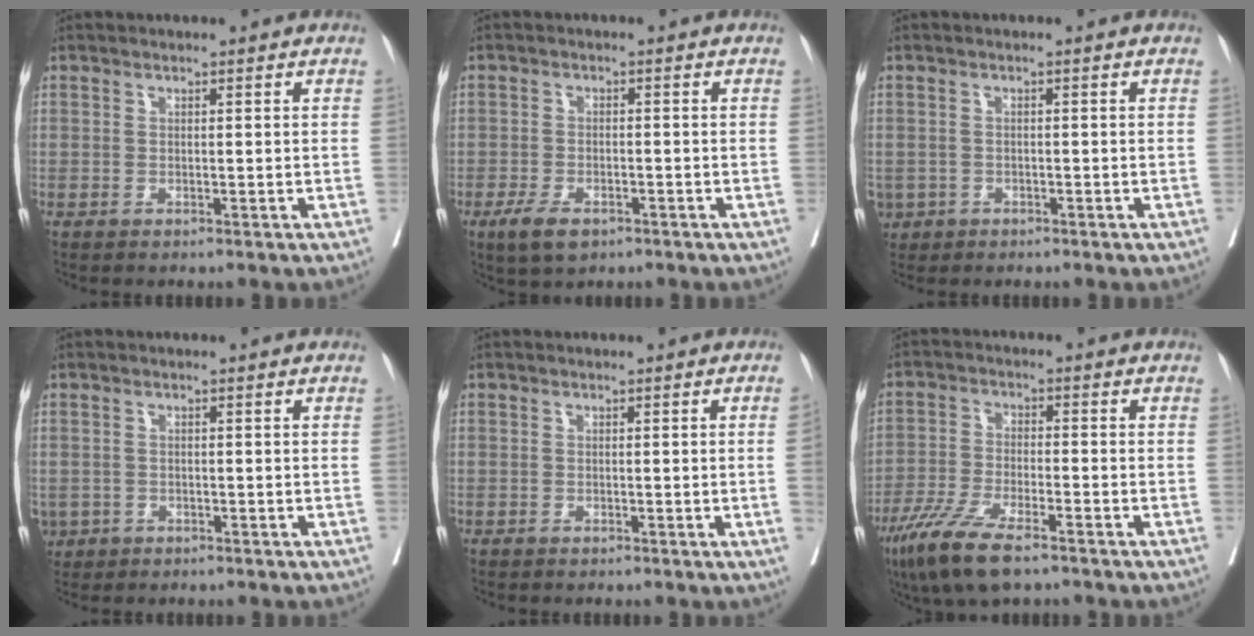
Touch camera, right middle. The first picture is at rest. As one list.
[{"total": 5.9, "force": [-3.7, 2.2, 4.1], "torque": [-0.083, -0.011, -0.062]}, {"total": 4.5, "force": [-2.4, 3.7, 1.0], "torque": [-0.030, 0.001, -0.037]}, {"total": 4.0, "force": [-2.1, 3.3, 0.8], "torque": [-0.024, 0.001, -0.031]}, {"total": 1.2, "force": [-0.3, -0.4, 1.1], "torque": [-0.015, -0.002, -0.004]}, {"total": 10.2, "force": [-7.0, 2.1, 7.2], "torque": [-0.144, -0.024, -0.123]}]